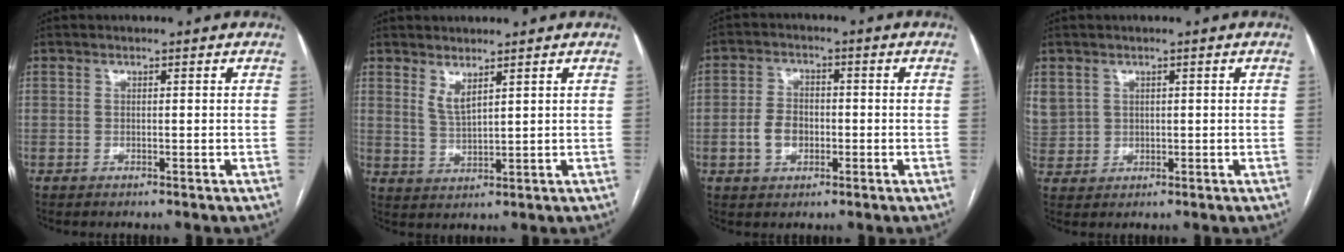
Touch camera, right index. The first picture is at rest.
{"total": 3.0, "force": [2.1, 0.4, 2.0], "torque": [-0.044, -0.014, 0.048]}
{"total": 4.9, "force": [-1.2, 3.4, 3.2], "torque": [-0.068, 0.011, -0.019]}
{"total": 6.1, "force": [2.1, 5.5, 1.6], "torque": [-0.060, 0.015, 0.058]}